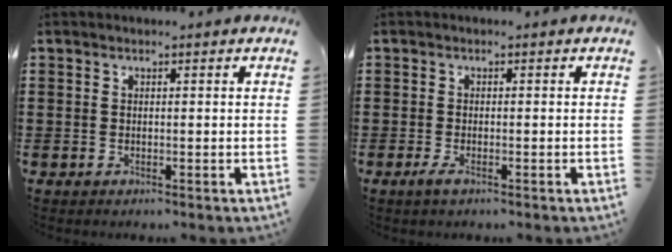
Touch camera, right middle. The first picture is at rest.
{"total": 1.5, "force": [-0.9, 0.4, 1.1], "torque": [-0.028, -0.004, -0.021]}